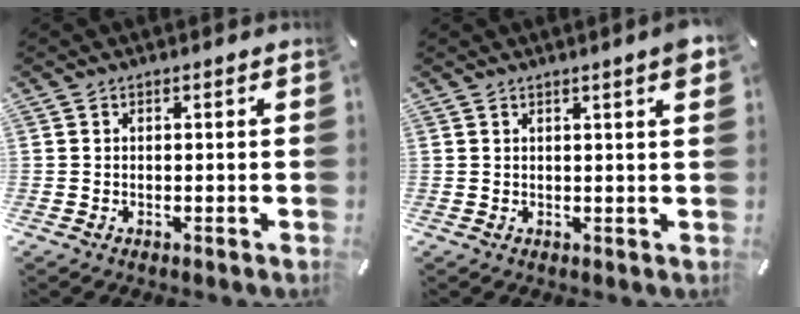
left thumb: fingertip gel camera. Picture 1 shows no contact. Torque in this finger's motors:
{"motor_torque": [2.49, 2.52, 1.41, -1.35, 0.33]}